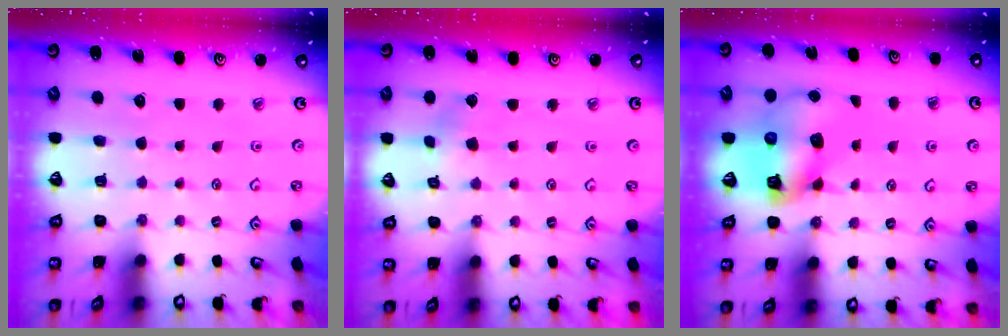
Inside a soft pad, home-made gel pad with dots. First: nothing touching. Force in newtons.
{"total": 3.1, "press": 3.1, "slide": 0.4}
{"total": 10.5, "press": 10.4, "slide": 1.2}